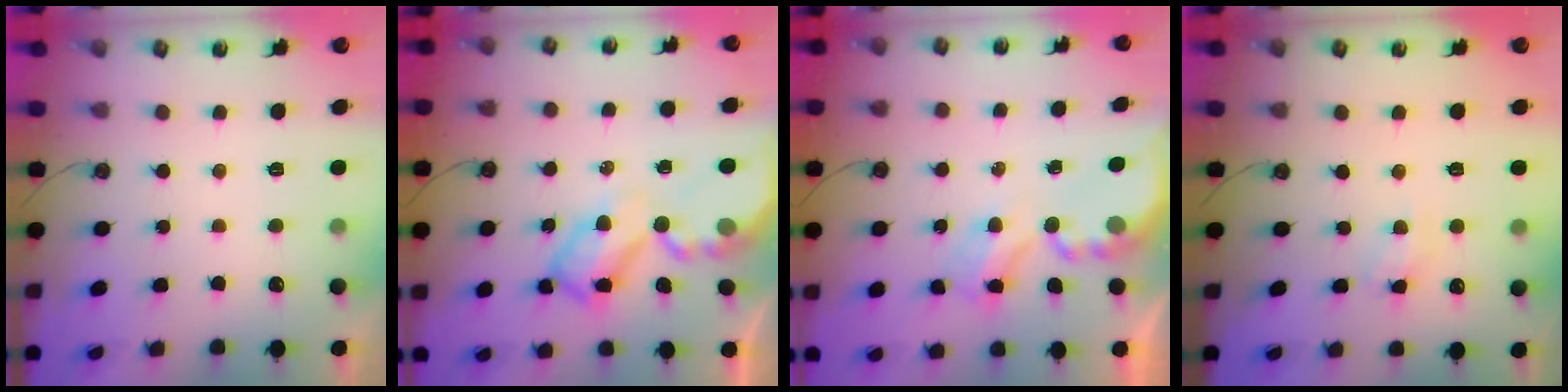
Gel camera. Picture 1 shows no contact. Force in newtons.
{"total": 8.6, "press": 8.5, "slide": 0.7}
{"total": 3.8, "press": 3.8, "slide": 0.2}
{"total": 4.4, "press": 4.3, "slide": 0.5}